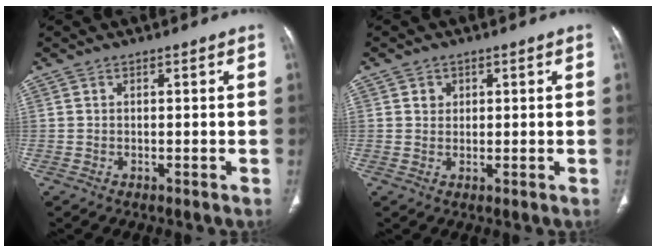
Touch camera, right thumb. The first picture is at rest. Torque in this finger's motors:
{"motor_torque": [0.06, 0.06, 0.47, 0.65, 0.05]}